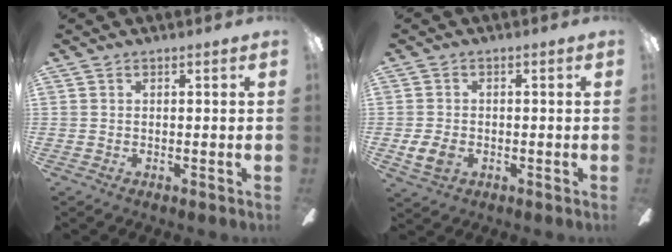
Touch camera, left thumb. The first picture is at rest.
{"total": 4.7, "force": [-1.4, 3.2, 3.2], "torque": [-0.070, 0.004, -0.025]}